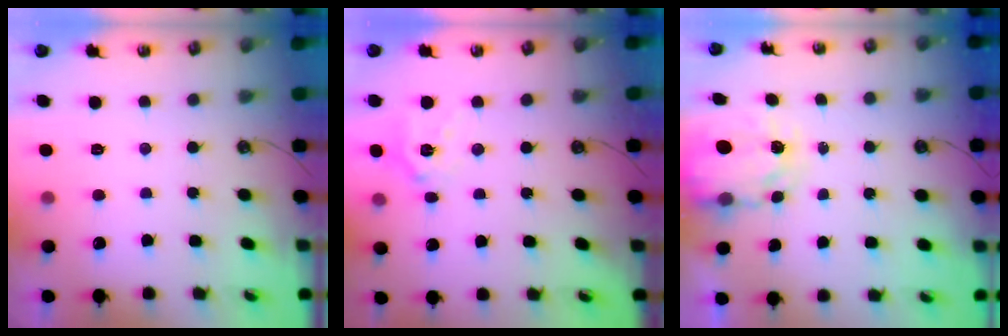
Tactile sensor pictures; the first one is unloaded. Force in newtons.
{"total": 13.3, "press": 13.1, "slide": 2.0}
{"total": 4.0, "press": 4.0, "slide": 0.0}